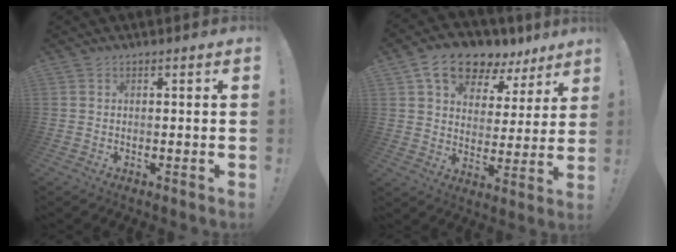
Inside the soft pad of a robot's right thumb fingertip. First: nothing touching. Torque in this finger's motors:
{"motor_torque": [0.70, 2.86, 0.59, 0.26, 0.04]}